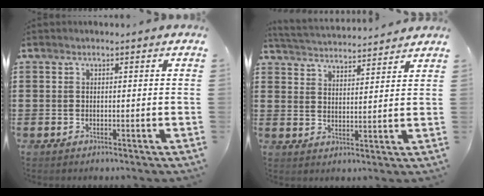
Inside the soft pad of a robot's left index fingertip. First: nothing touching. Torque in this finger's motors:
{"motor_torque": [0.01, 0.01, -0.02, -0.02]}